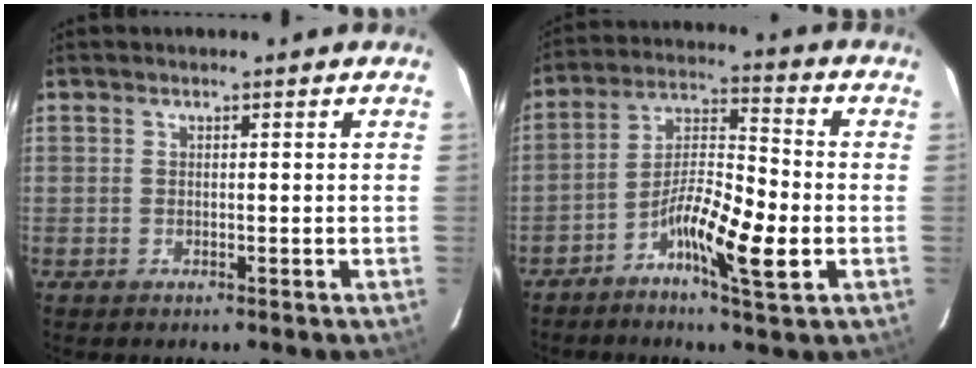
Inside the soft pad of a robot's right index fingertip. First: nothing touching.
{"total": 11.1, "force": [-4.3, 1.6, 10.1], "torque": [-0.181, 0.006, -0.079]}